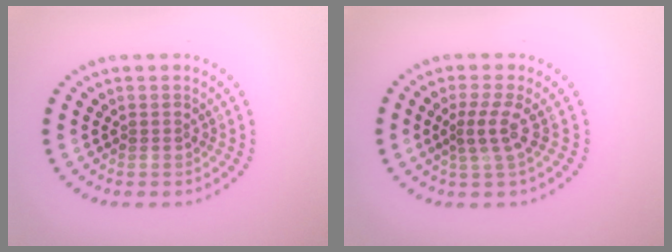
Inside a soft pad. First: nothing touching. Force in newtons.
{"total": 2.6, "press": 1.8, "slide": 1.9}